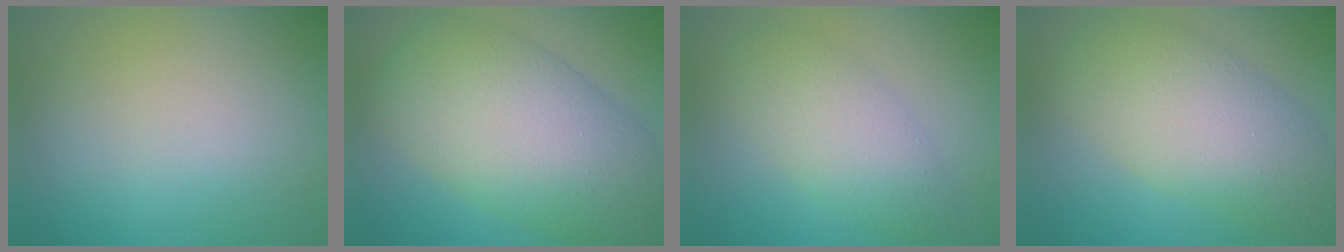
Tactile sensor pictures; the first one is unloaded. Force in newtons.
{"total": 11.3, "press": 11.3, "slide": 0.4}
{"total": 4.4, "press": 4.4, "slide": 0.1}
{"total": 7.5, "press": 7.5, "slide": 0.3}